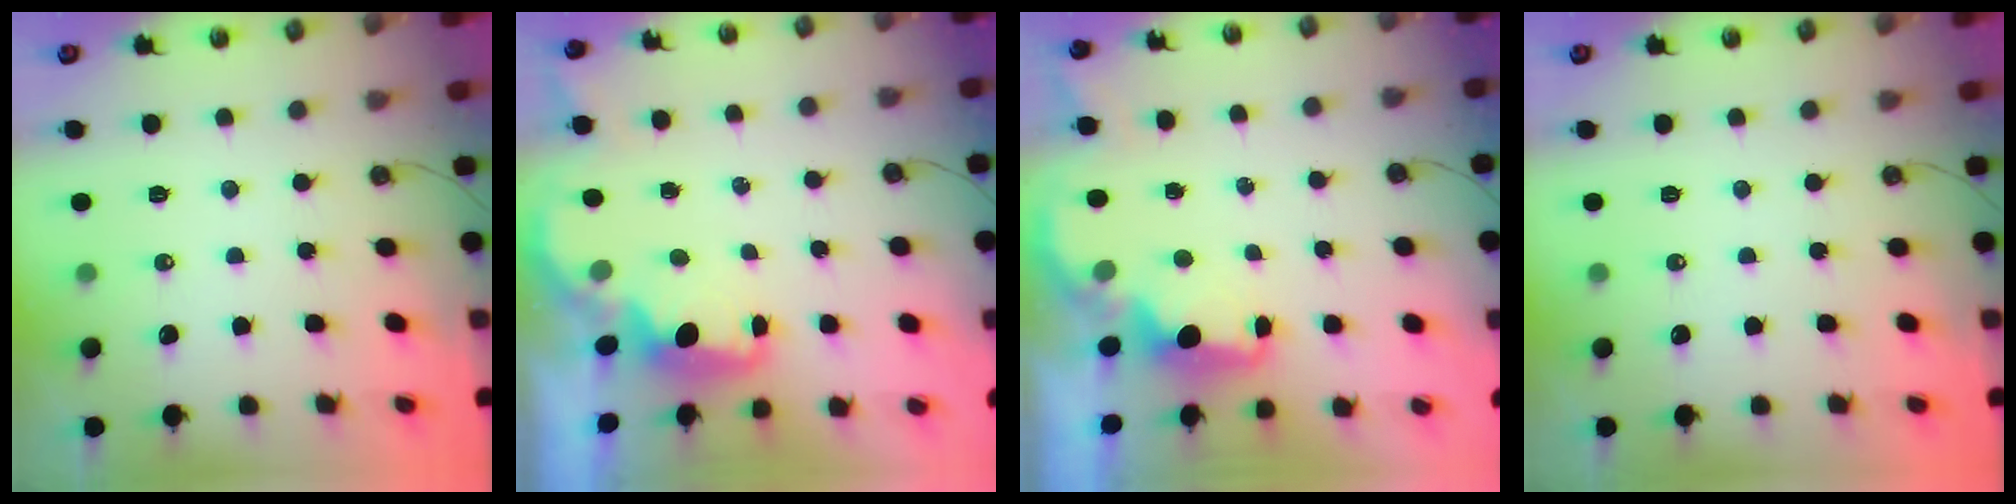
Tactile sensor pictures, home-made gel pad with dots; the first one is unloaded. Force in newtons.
{"total": 1.5, "press": 1.3, "slide": 0.7}
{"total": 2.0, "press": 1.8, "slide": 0.8}
{"total": 0.0}